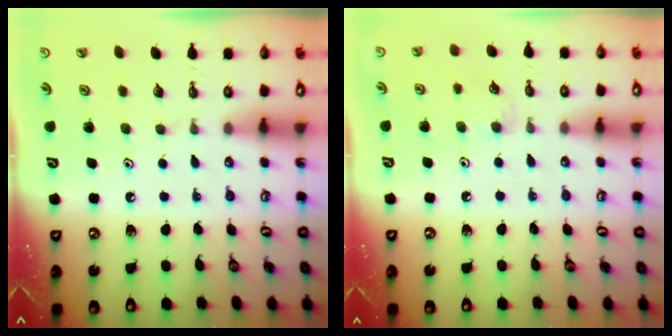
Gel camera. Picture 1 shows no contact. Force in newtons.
{"total": 4.0, "press": 4.0, "slide": 0.5}